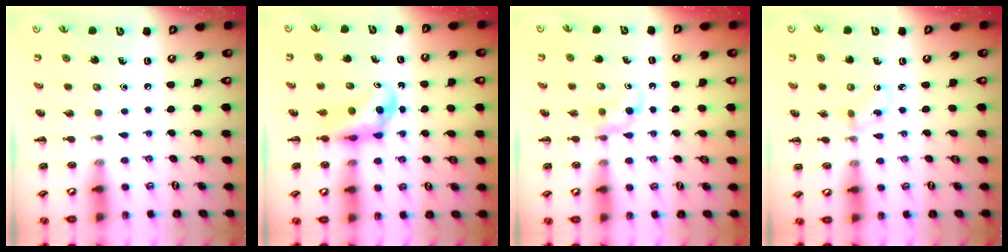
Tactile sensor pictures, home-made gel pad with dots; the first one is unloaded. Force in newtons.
{"total": 4.0, "press": 3.9, "slide": 0.9}
{"total": 2.5, "press": 2.3, "slide": 1.1}
{"total": 1.2, "press": 1.0, "slide": 0.7}